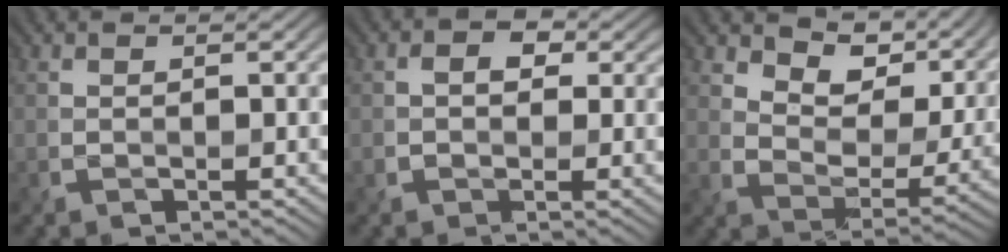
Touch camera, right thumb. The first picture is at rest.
{"total": 3.1, "force": [0.7, 2.5, 1.7], "torque": [-0.025, -0.003, 0.007]}
{"total": 10.5, "force": [5.5, 5.8, 6.7], "torque": [-0.119, -0.003, 0.088]}